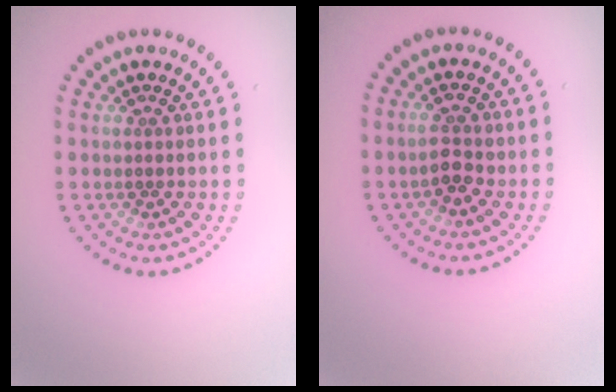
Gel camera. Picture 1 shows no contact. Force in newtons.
{"total": 2.0, "press": 2.0, "slide": 0.2}